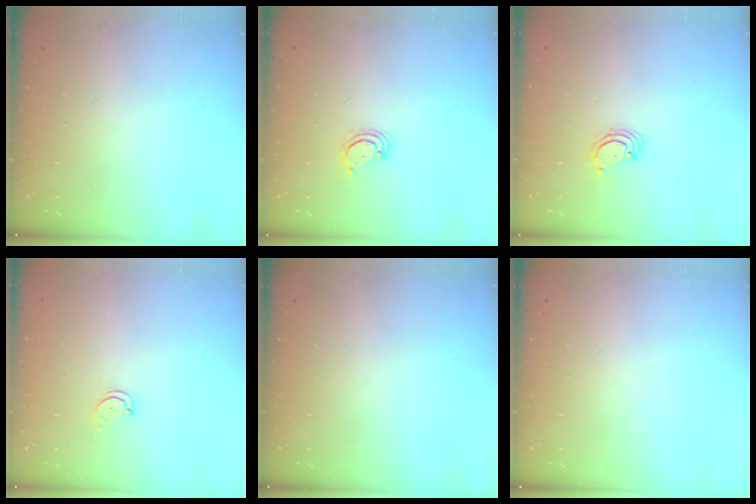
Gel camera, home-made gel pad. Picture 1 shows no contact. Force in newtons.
{"total": 2.9, "press": 2.9, "slide": 0.2}
{"total": 2.5, "press": 2.5, "slide": 0.2}
{"total": 1.6, "press": 1.6, "slide": 0.4}
{"total": 0.0}
{"total": 0.0}